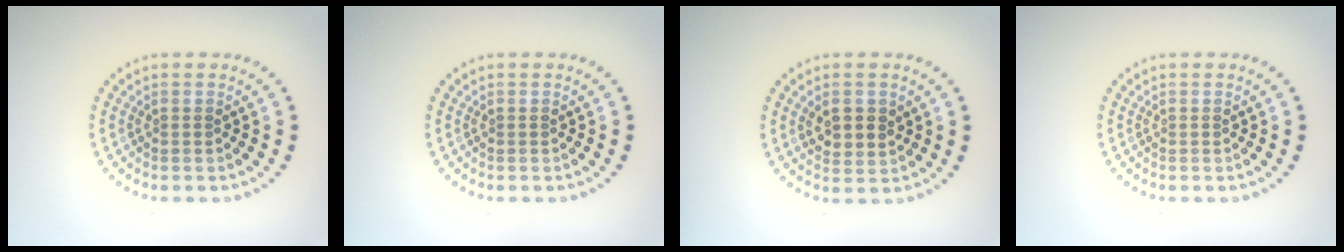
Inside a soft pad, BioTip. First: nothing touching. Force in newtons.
{"total": 0.0}
{"total": 2.8, "press": 2.7, "slide": 0.8}
{"total": 0.0}